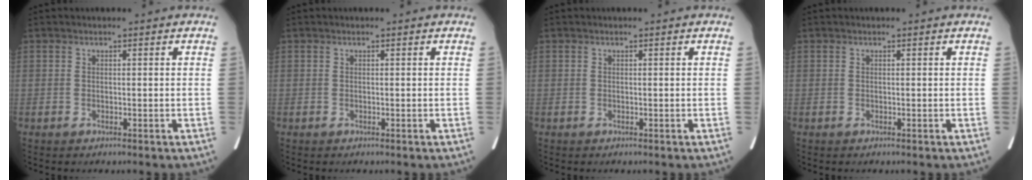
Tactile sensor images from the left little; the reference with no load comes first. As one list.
[{"total": 0.0}, {"total": 0.0}, {"total": 0.0}]